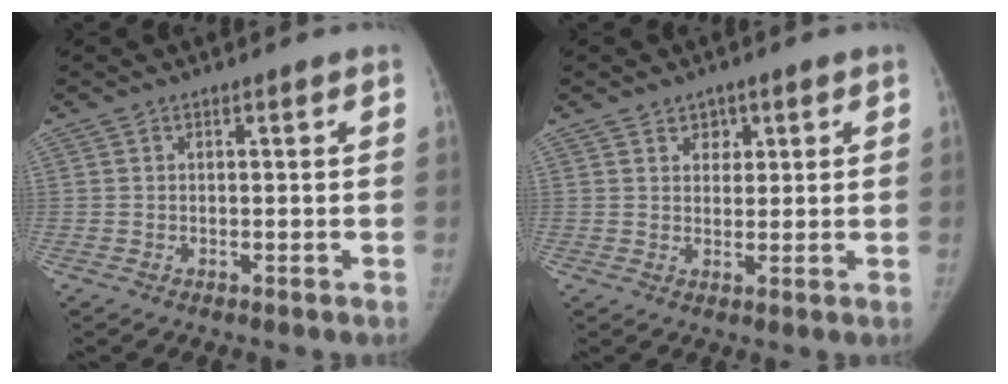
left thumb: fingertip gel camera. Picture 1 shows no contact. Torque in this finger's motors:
{"motor_torque": [-0.19, -0.15, 0.00, 0.16, -0.03]}